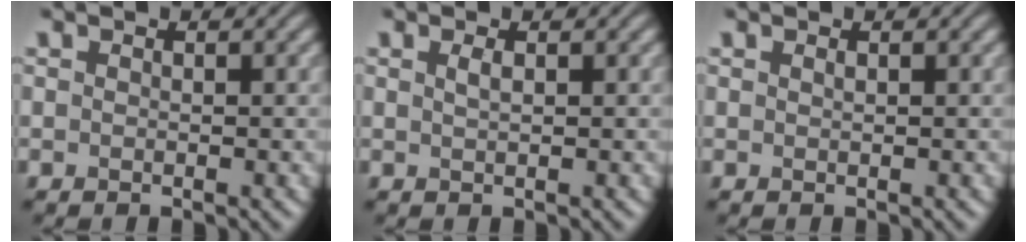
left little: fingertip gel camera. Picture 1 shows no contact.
{"total": 0.9, "force": [0.3, 0.3, 0.7], "torque": [-0.016, 0.003, 0.007]}
{"total": 0.0}